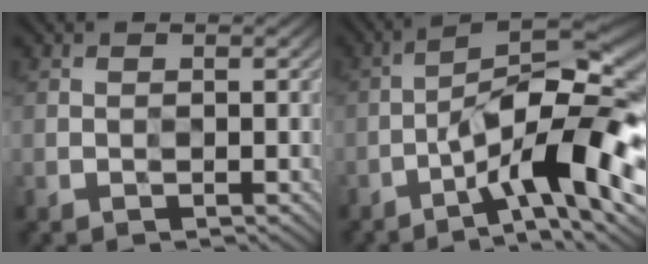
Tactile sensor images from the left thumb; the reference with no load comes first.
{"total": 14.2, "force": [-5.8, 3.9, 12.4], "torque": [-0.194, 0.011, -0.096]}